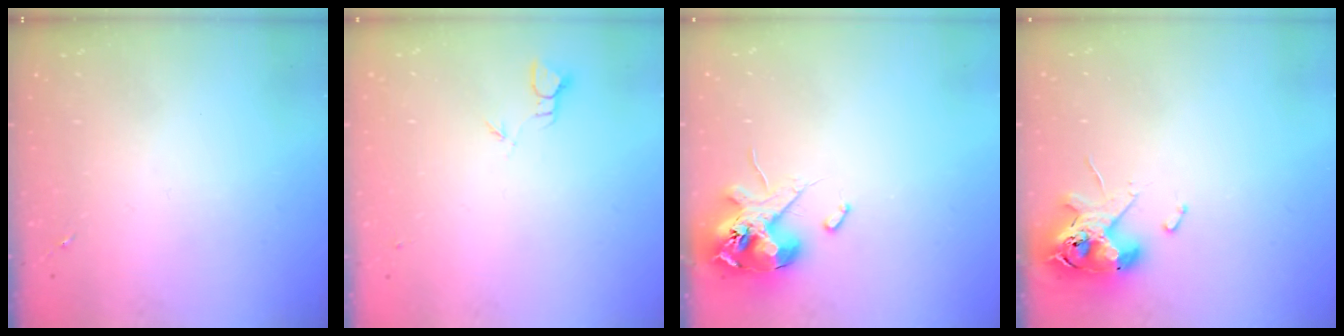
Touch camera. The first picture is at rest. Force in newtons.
{"total": 2.0, "press": 2.0, "slide": 0.1}
{"total": 13.6, "press": 13.5, "slide": 1.9}
{"total": 11.6, "press": 11.4, "slide": 2.0}